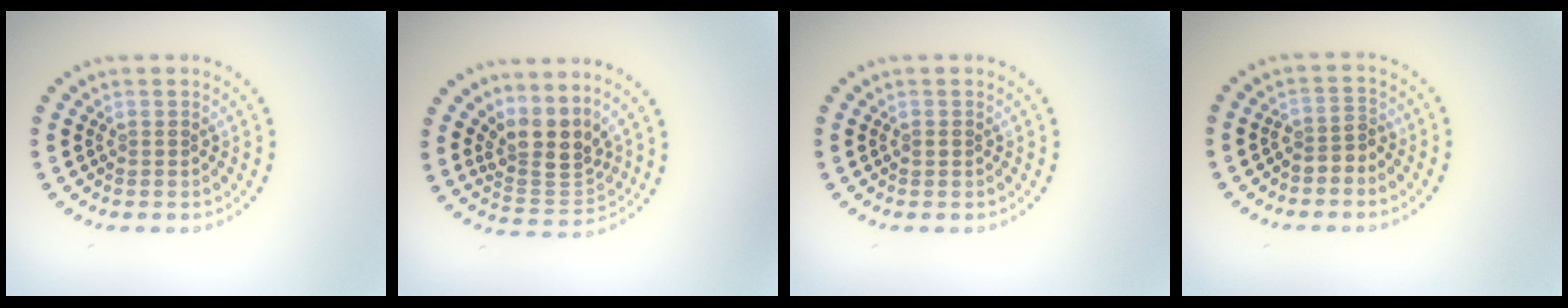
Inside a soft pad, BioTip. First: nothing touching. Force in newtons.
{"total": 3.8, "press": 2.8, "slide": 2.5}
{"total": 0.8, "press": 0.8, "slide": 0.0}
{"total": 1.6, "press": 1.3, "slide": 1.0}